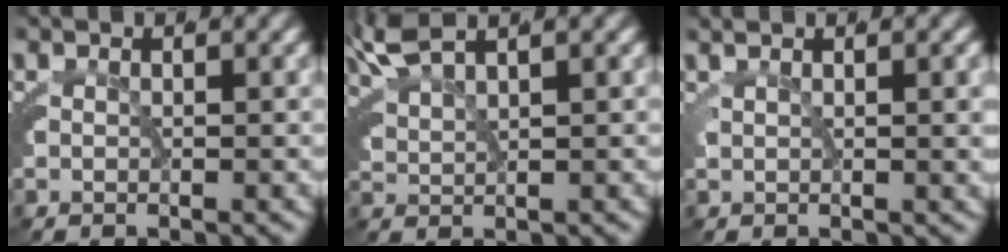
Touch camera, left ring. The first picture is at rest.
{"total": 4.0, "force": [3.1, 1.3, 2.1], "torque": [-0.060, 0.001, 0.059]}
{"total": 2.3, "force": [1.6, 0.4, 1.5], "torque": [-0.011, 0.006, 0.023]}